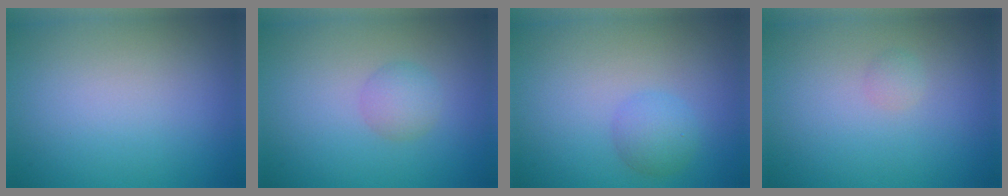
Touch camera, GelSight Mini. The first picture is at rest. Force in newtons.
{"total": 1.9, "press": 1.9, "slide": 0.0}
{"total": 2.1, "press": 2.1, "slide": 0.1}
{"total": 0.7, "press": 0.7, "slide": 0.0}